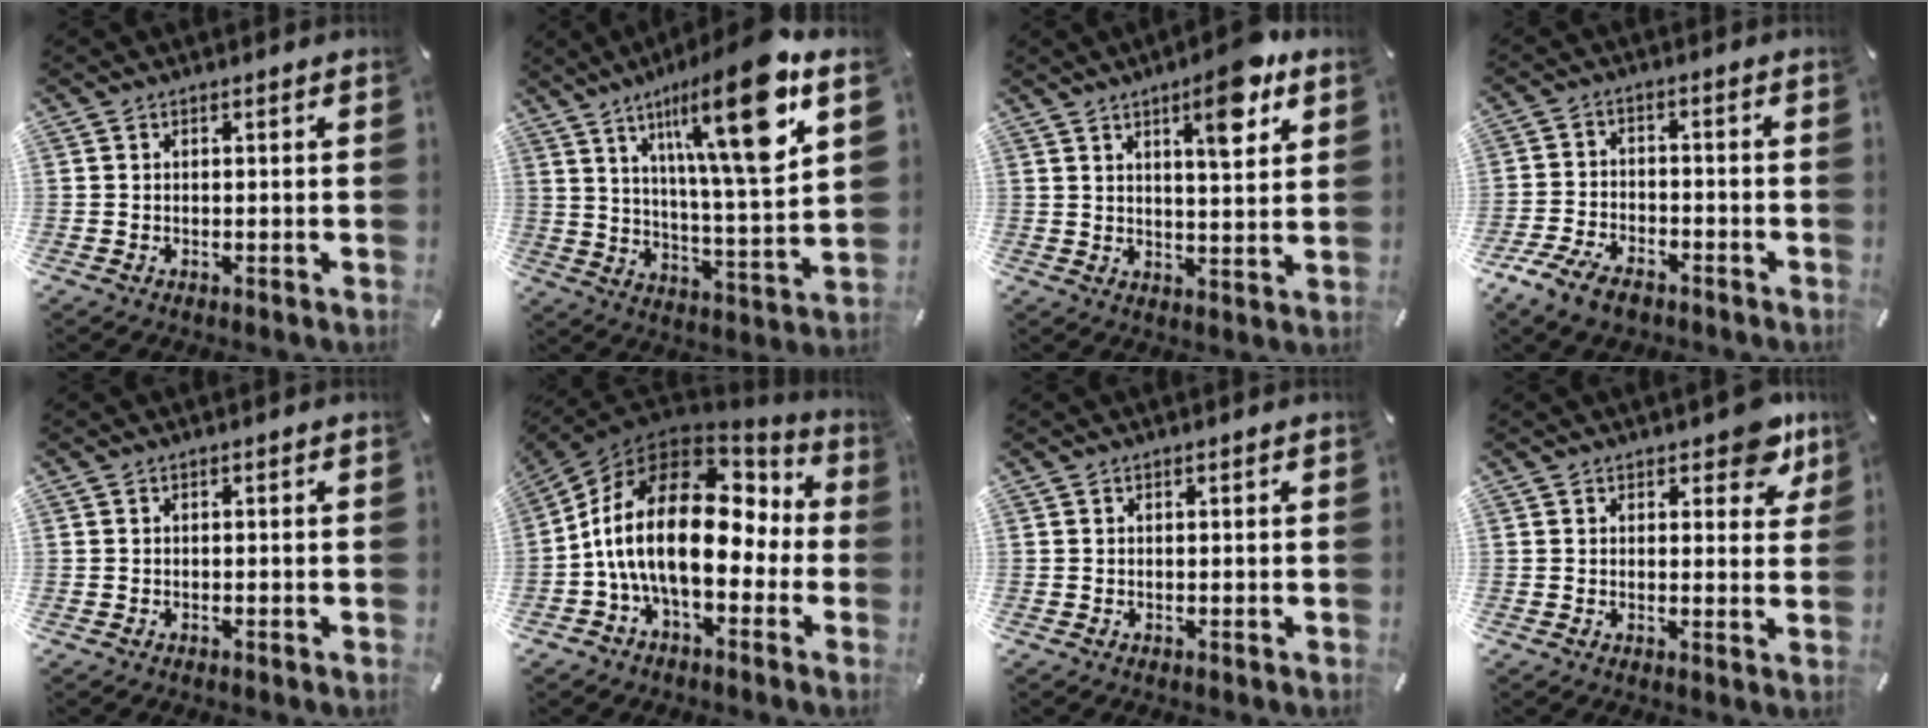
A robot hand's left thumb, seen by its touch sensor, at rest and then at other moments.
{"total": 22.2, "force": [11.3, 5.3, 18.3], "torque": [-0.298, -0.049, 0.162]}
{"total": 10.3, "force": [6.1, 2.7, 7.8], "torque": [-0.108, -0.031, 0.094]}
{"total": 7.4, "force": [-5.2, 3.8, 3.5], "torque": [-0.083, 0.017, -0.099]}
{"total": 0.0}
{"total": 21.7, "force": [-0.3, 11.9, 18.1], "torque": [-0.364, -0.001, -0.007]}
{"total": 0.0}
{"total": 8.1, "force": [5.4, 4.2, 4.3], "torque": [-0.034, -0.034, 0.093]}